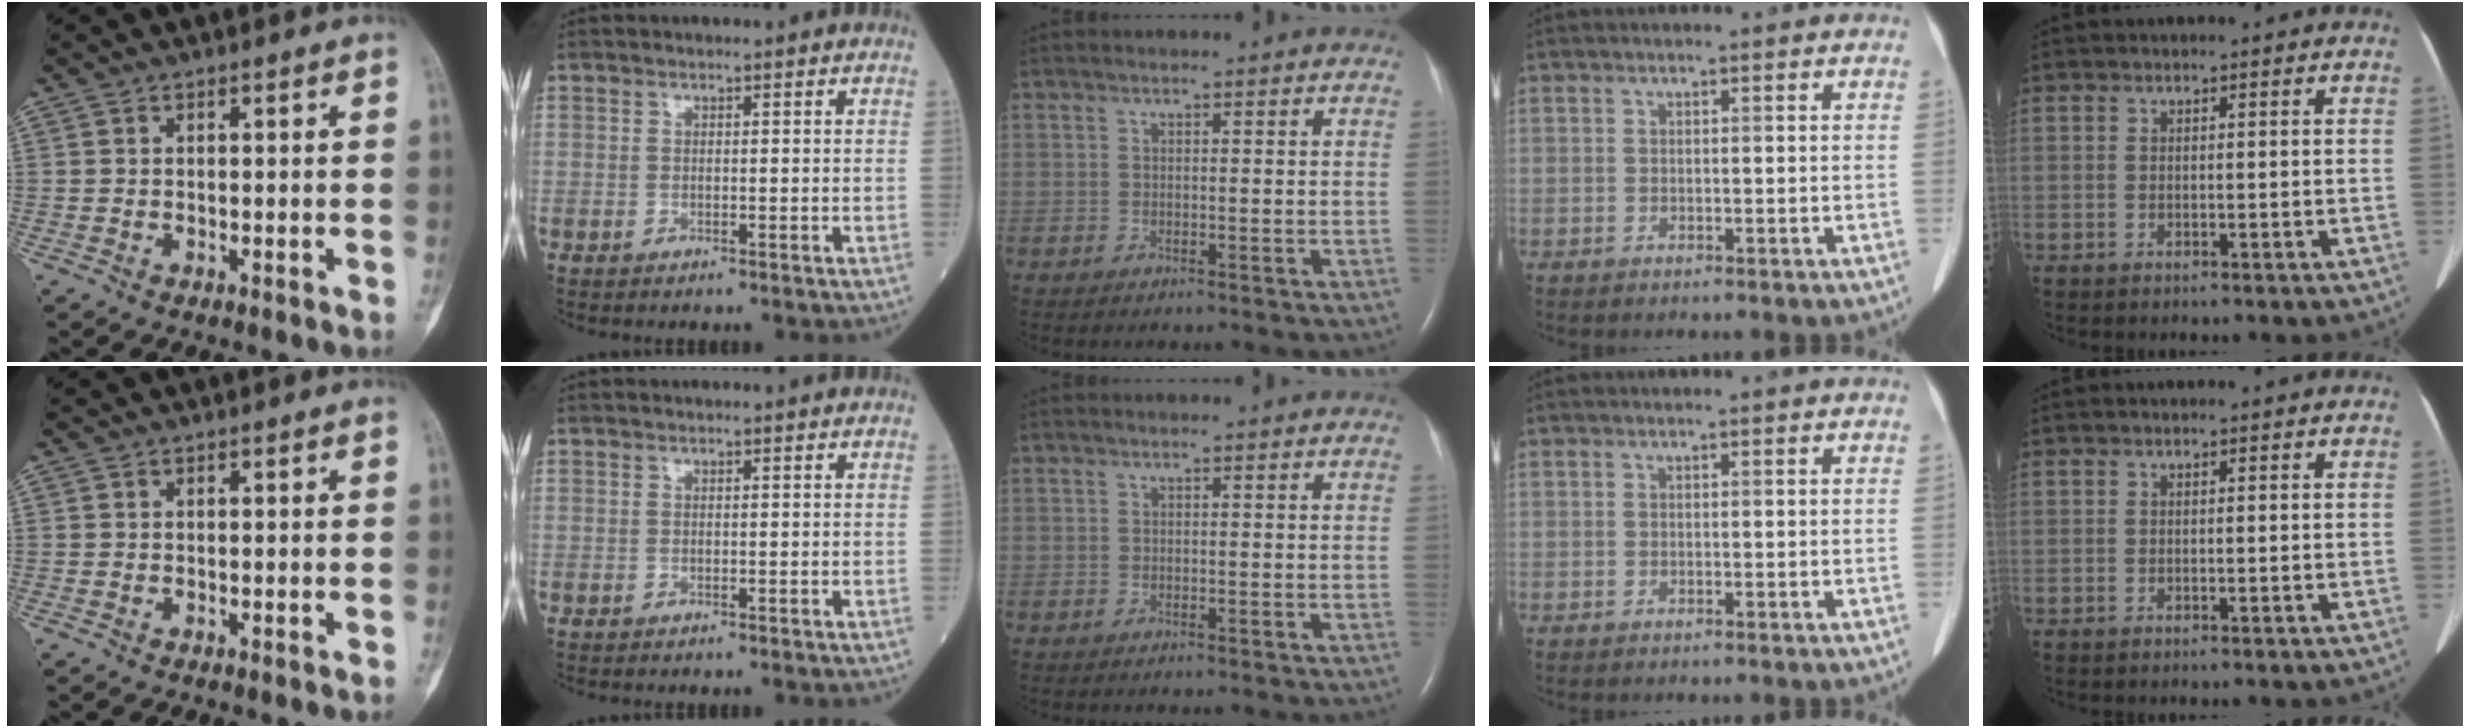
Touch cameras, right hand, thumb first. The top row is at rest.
{}